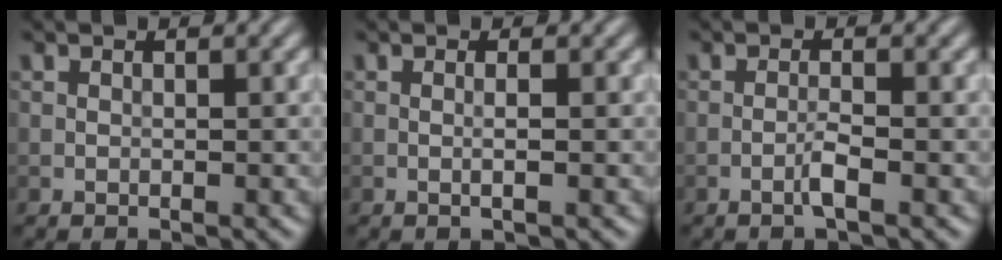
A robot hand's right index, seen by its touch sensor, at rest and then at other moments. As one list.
[{"total": 1.1, "force": [0.0, 0.2, 1.0], "torque": [-0.015, 0.000, -0.003]}, {"total": 1.4, "force": [-0.8, 0.0, 1.2], "torque": [-0.023, 0.005, -0.017]}]